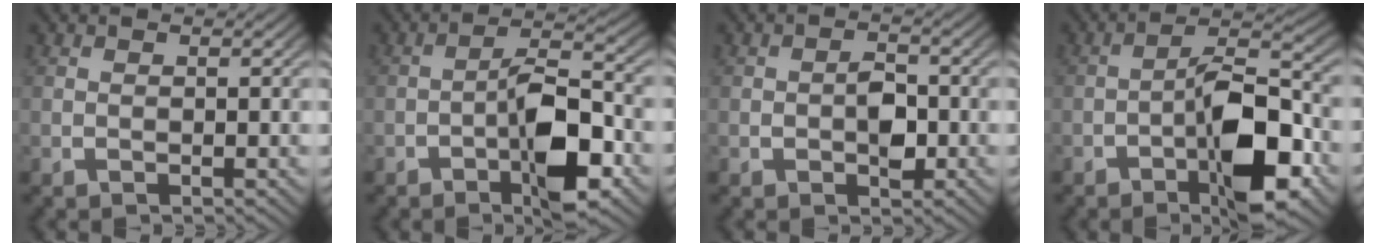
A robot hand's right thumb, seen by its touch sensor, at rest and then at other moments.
{"total": 7.4, "force": [-1.6, 3.7, 6.2], "torque": [-0.105, -0.015, -0.027]}
{"total": 3.1, "force": [-0.4, 2.2, 2.2], "torque": [-0.039, -0.010, 0.001]}
{"total": 9.2, "force": [-2.0, 4.7, 7.7], "torque": [-0.121, -0.015, -0.034]}